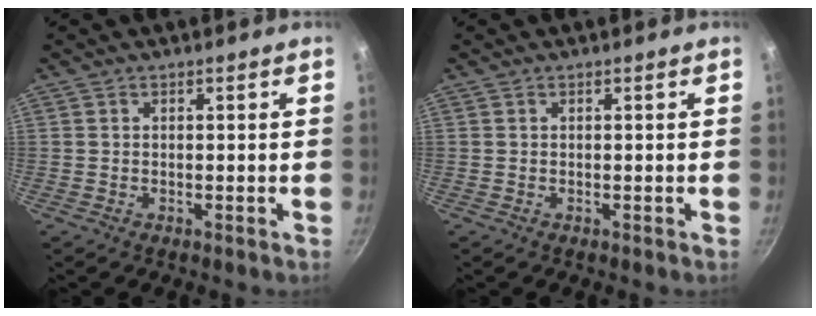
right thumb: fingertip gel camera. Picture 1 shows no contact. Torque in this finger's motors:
{"motor_torque": [-0.13, -0.13, 0.17, 0.00, 0.00]}